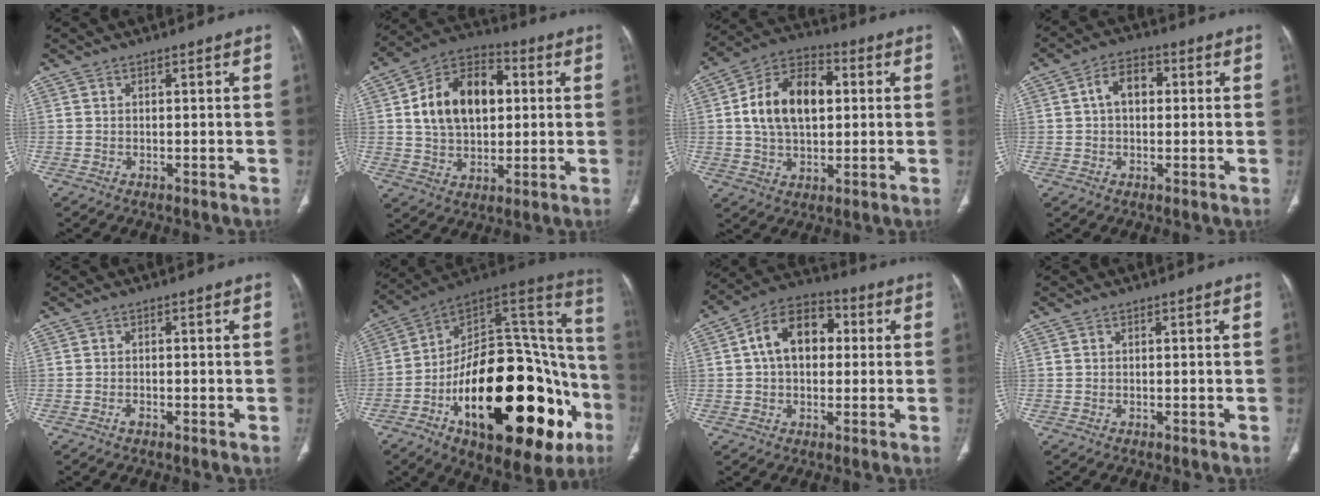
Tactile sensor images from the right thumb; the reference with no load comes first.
{"total": 17.2, "force": [3.0, 11.4, 12.6], "torque": [-0.182, 0.016, 0.048]}
{"total": 15.8, "force": [2.2, 10.0, 12.1], "torque": [-0.191, 0.019, 0.032]}
{"total": 7.6, "force": [1.1, 5.2, 5.5], "torque": [-0.078, 0.020, 0.011]}
{"total": 1.1, "force": [-0.6, 0.4, 0.8], "torque": [-0.014, 0.001, -0.012]}
{"total": 39.9, "force": [-14.5, 18.8, 32.2], "torque": [-0.400, 0.070, -0.212]}
{"total": 13.0, "force": [2.0, 8.8, 9.4], "torque": [-0.130, 0.025, 0.023]}
{"total": 0.0}